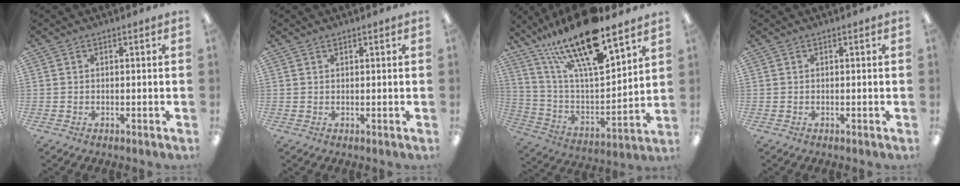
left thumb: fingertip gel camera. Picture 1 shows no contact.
{"total": 0.7, "force": [0.7, 0.2, 0.1], "torque": [-0.003, 0.000, 0.013]}
{"total": 22.9, "force": [16.6, 6.3, 14.5], "torque": [-0.257, -0.099, 0.281]}
{"total": 0.0}